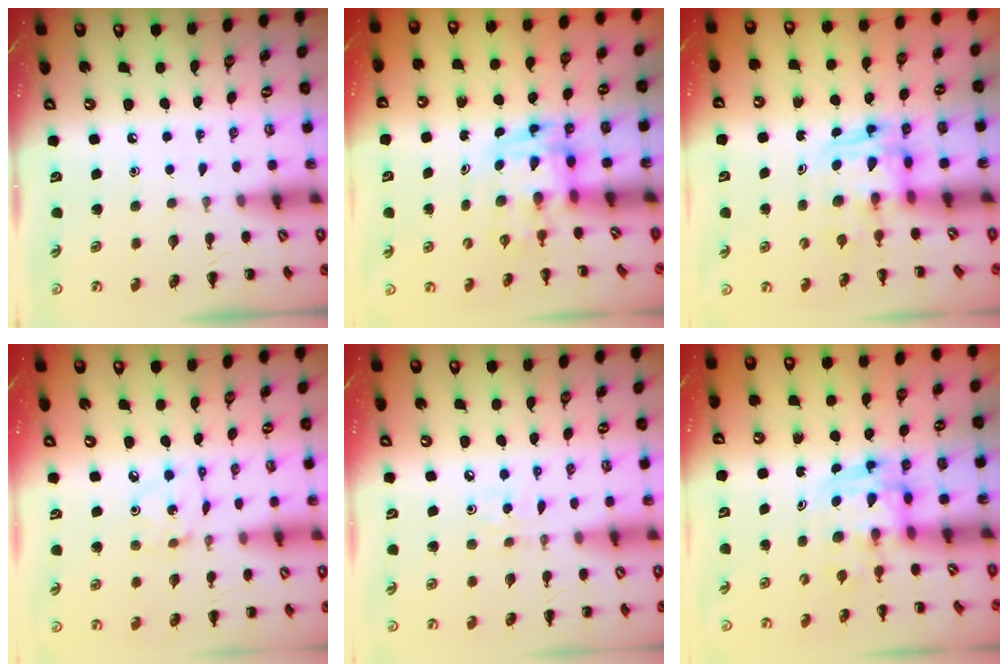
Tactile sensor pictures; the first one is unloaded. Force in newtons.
{"total": 3.5, "press": 3.5, "slide": 0.7}
{"total": 2.7, "press": 2.7, "slide": 0.2}
{"total": 2.1, "press": 2.0, "slide": 0.6}
{"total": 2.2, "press": 2.1, "slide": 0.6}
{"total": 3.6, "press": 3.6, "slide": 0.6}